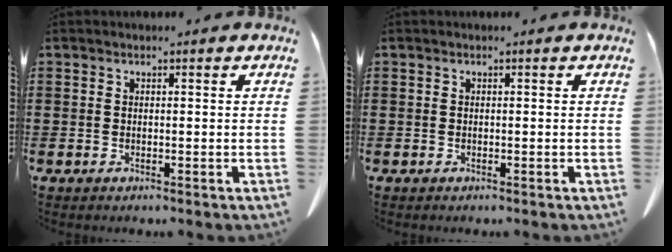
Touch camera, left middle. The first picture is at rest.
{"total": 0.0}